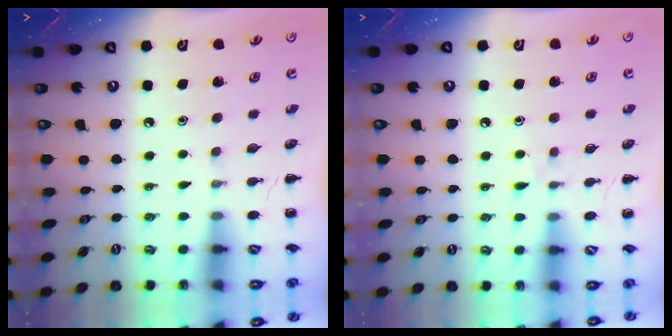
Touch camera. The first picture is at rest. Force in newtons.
{"total": 4.3, "press": 3.9, "slide": 1.8}